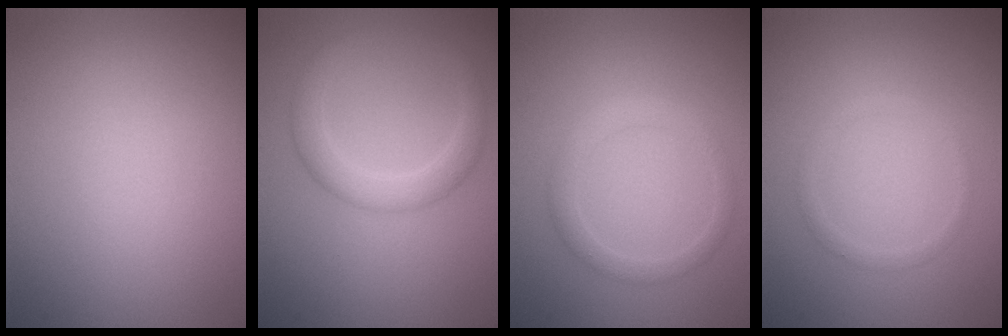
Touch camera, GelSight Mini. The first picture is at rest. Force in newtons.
{"total": 2.9, "press": 2.9, "slide": 0.2}
{"total": 1.8, "press": 1.8, "slide": 0.0}
{"total": 0.9, "press": 0.9, "slide": 0.1}